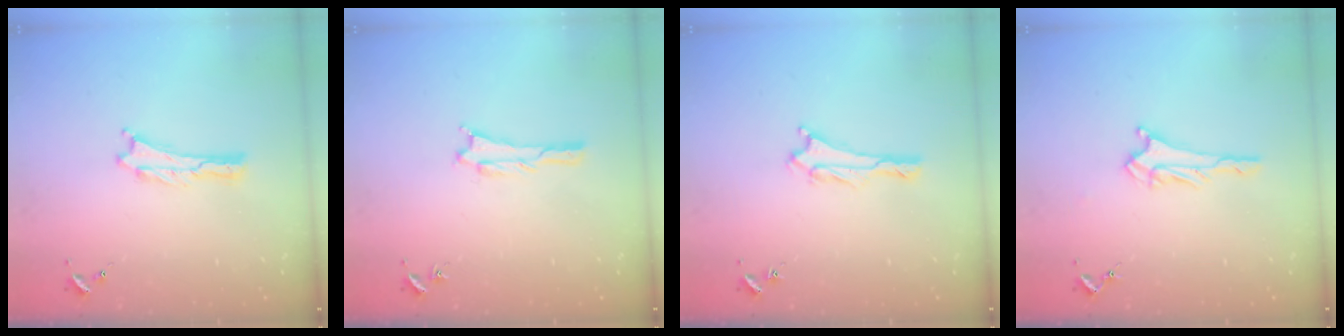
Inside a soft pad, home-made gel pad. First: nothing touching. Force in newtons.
{"total": 0.7, "press": 0.7, "slide": 0.2}
{"total": 1.7, "press": 1.6, "slide": 0.3}
{"total": 2.6, "press": 2.6, "slide": 0.3}